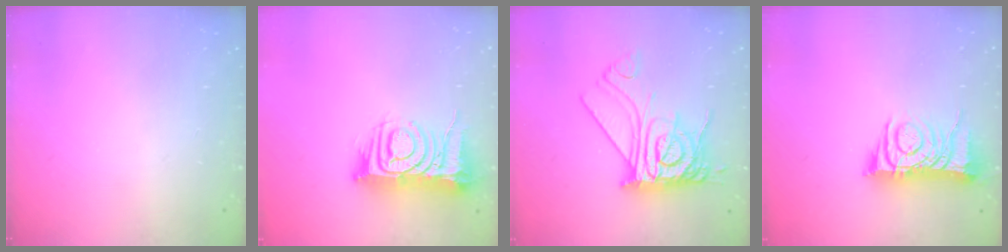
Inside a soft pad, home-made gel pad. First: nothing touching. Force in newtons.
{"total": 12.8, "press": 12.7, "slide": 1.6}
{"total": 15.8, "press": 15.7, "slide": 1.4}
{"total": 8.8, "press": 8.8, "slide": 0.6}